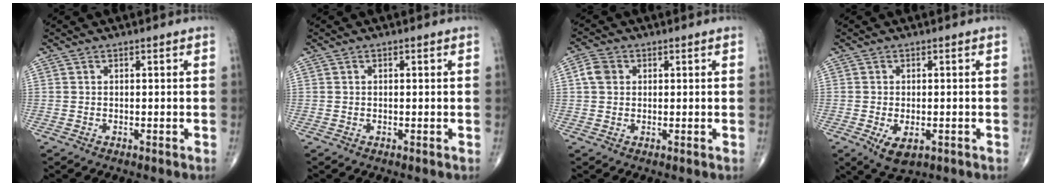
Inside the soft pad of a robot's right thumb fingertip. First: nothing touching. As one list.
[{"total": 0.0}, {"total": 3.5, "force": [0.7, 2.9, 1.9], "torque": [-0.032, 0.008, 0.009]}, {"total": 5.0, "force": [-1.7, 2.7, 3.9], "torque": [-0.064, -0.007, -0.019]}]